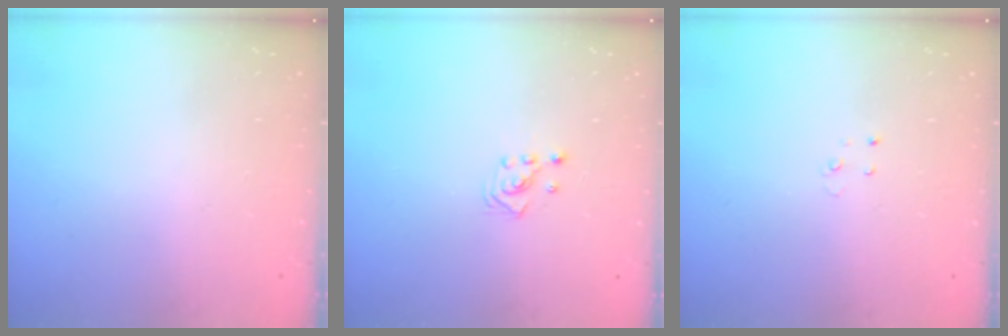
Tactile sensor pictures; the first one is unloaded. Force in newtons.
{"total": 2.8, "press": 2.8, "slide": 0.3}
{"total": 2.3, "press": 2.3, "slide": 0.2}